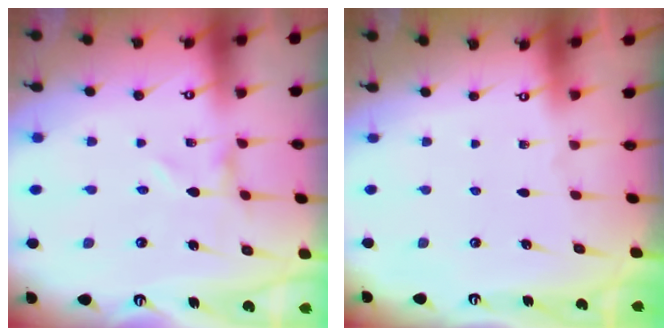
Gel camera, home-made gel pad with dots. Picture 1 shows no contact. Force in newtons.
{"total": 0.0}